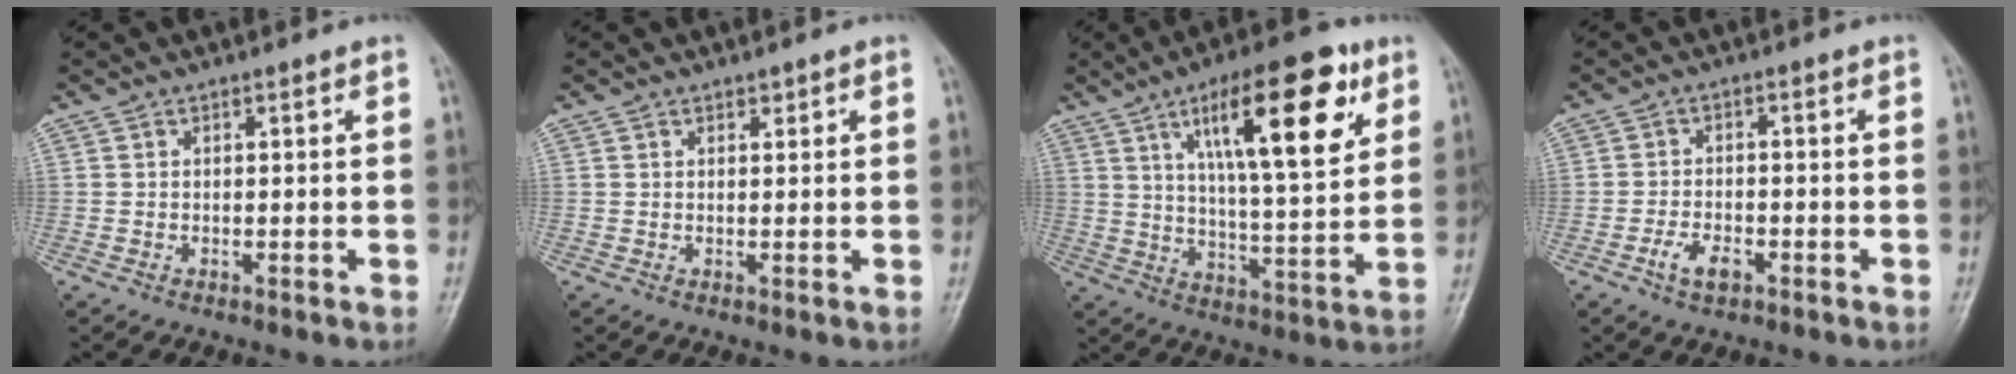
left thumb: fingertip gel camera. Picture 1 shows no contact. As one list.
[{"total": 0.9, "force": [0.7, 0.6, 0.3], "torque": [0.002, -0.005, 0.008]}, {"total": 19.7, "force": [9.1, 6.1, 16.3], "torque": [-0.225, -0.031, 0.145]}, {"total": 4.0, "force": [-2.1, 2.2, 2.7], "torque": [-0.050, 0.013, -0.037]}]